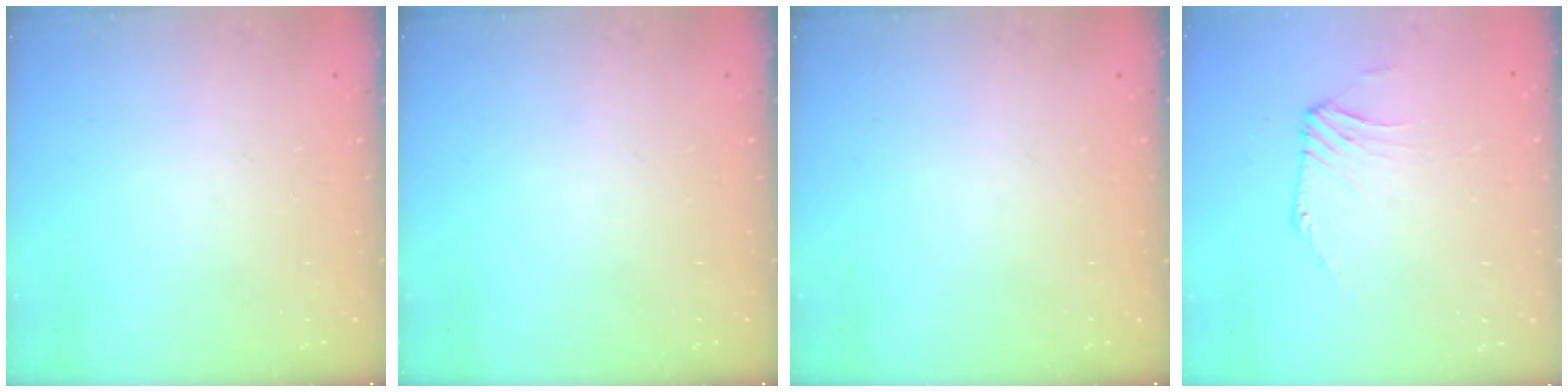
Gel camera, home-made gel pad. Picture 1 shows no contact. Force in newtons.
{"total": 0.0}
{"total": 0.0}
{"total": 1.5, "press": 1.4, "slide": 0.5}